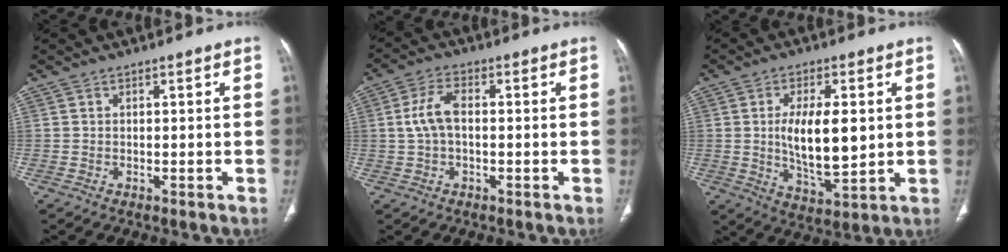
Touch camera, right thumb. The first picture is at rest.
{"total": 5.8, "force": [0.1, 3.2, 4.9], "torque": [-0.106, 0.017, -0.002]}
{"total": 12.2, "force": [1.2, 5.2, 11.0], "torque": [-0.173, -0.021, 0.025]}